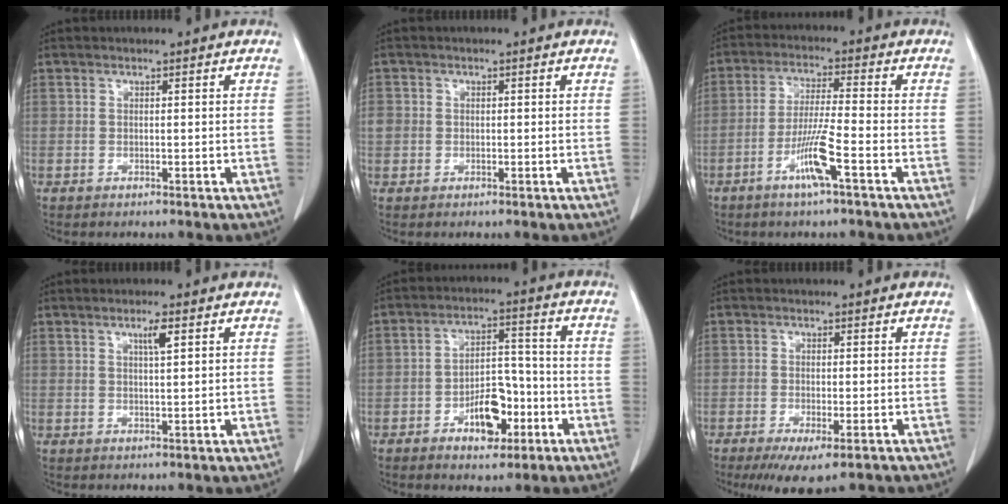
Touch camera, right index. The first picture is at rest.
{"total": 2.5, "force": [0.1, 2.4, 0.9], "torque": [-0.018, 0.010, 0.006]}
{"total": 7.2, "force": [-3.4, -0.4, 6.3], "torque": [-0.125, -0.009, -0.069]}
{"total": 2.5, "force": [1.3, 0.1, 2.2], "torque": [-0.038, -0.001, 0.021]}
{"total": 8.3, "force": [-3.7, 4.1, 6.2], "torque": [-0.099, 0.018, -0.055]}
{"total": 6.6, "force": [-4.5, 1.6, 4.5], "torque": [-0.056, -0.015, -0.068]}